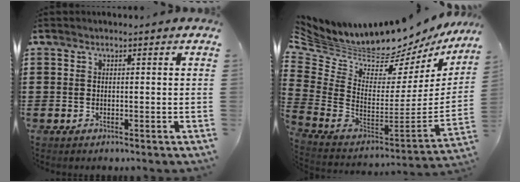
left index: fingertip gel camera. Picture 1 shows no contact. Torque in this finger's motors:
{"motor_torque": [0.96, -1.18, 0.11, 0.00]}